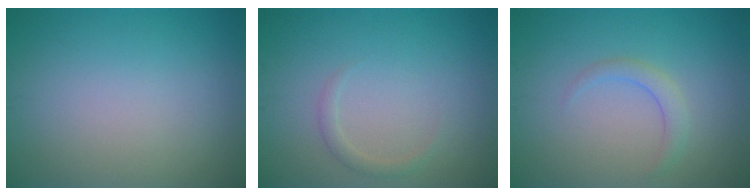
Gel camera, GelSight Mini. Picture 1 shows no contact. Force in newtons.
{"total": 1.0, "press": 1.0, "slide": 0.1}
{"total": 1.6, "press": 1.6, "slide": 0.1}